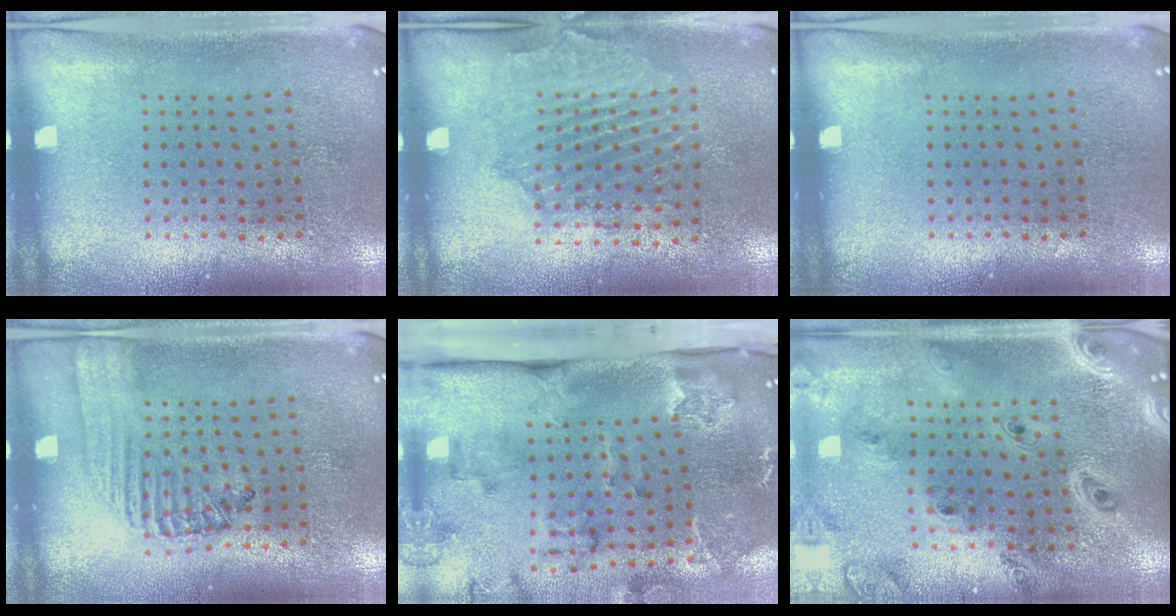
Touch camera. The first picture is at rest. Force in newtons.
{"total": 1.6, "press": 1.6, "slide": 0.2}
{"total": 0.0}
{"total": 1.3, "press": 1.2, "slide": 0.5}
{"total": 2.8, "press": 2.4, "slide": 1.5}
{"total": 2.5, "press": 2.2, "slide": 1.2}